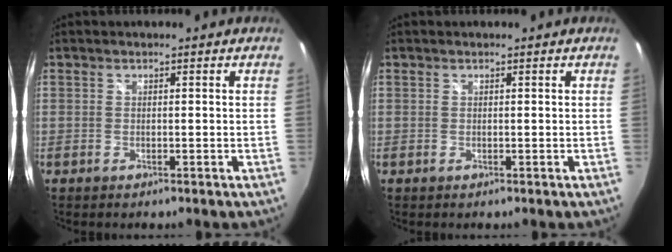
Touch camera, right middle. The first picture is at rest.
{"total": 0.0}